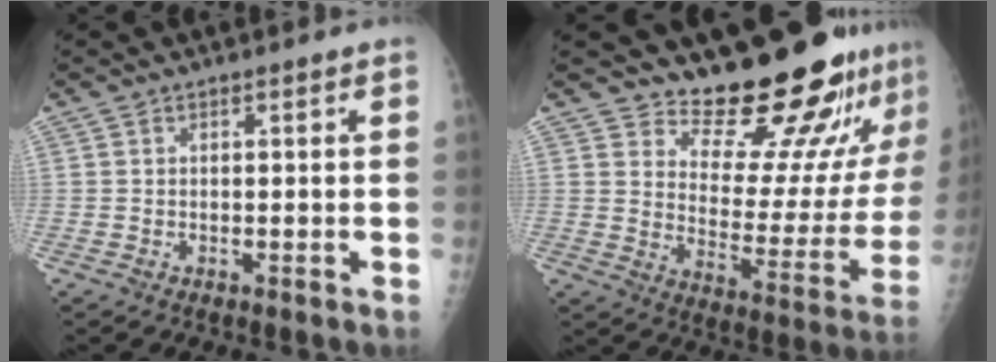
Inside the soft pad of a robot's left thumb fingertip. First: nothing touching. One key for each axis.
{"total": 18.9, "fx": 17.5, "fy": 4.2, "fz": 6.0, "tx": -0.034, "ty": -0.172, "tz": 0.237}